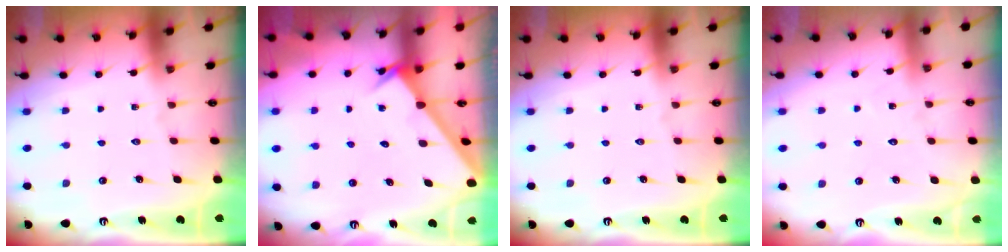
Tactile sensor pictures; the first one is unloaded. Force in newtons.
{"total": 2.6, "press": 2.6, "slide": 0.1}
{"total": 0.0}
{"total": 4.7, "press": 4.7, "slide": 0.5}